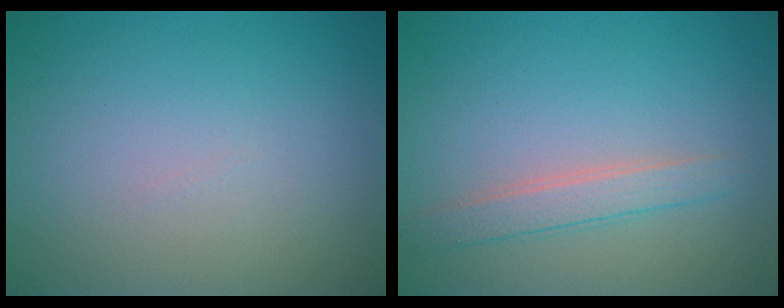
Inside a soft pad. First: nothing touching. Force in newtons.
{"total": 2.2, "press": 2.2, "slide": 0.1}